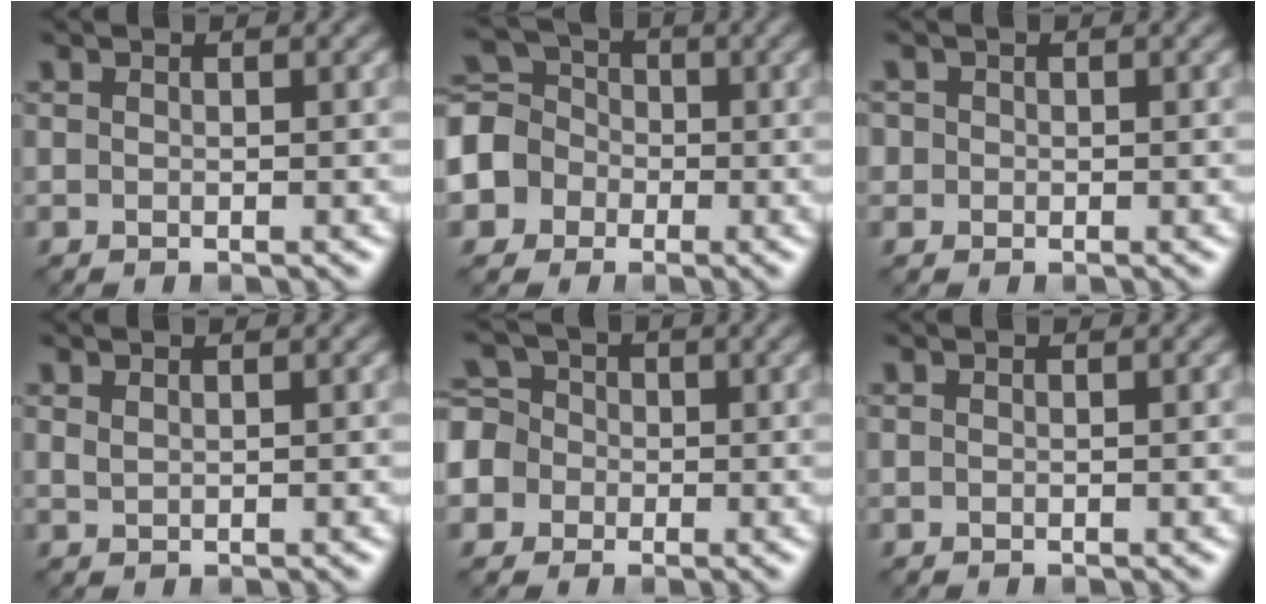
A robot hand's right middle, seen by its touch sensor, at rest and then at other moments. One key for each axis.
{"total": 5.9, "fx": -1.6, "fy": 5.3, "fz": 2.1, "tx": -0.043, "ty": 0.009, "tz": -0.049}
{"total": 1.3, "fx": 0.2, "fy": 1.3, "fz": 0.3, "tx": -0.002, "ty": 0.002, "tz": -0.004}
{"total": 0.6, "fx": 0.5, "fy": 0.2, "fz": 0.3, "tx": -0.010, "ty": 0.000, "tz": 0.014}
{"total": 7.3, "fx": -1.9, "fy": 6.6, "fz": 2.4, "tx": -0.061, "ty": 0.014, "tz": -0.065}
{"total": 0.0}